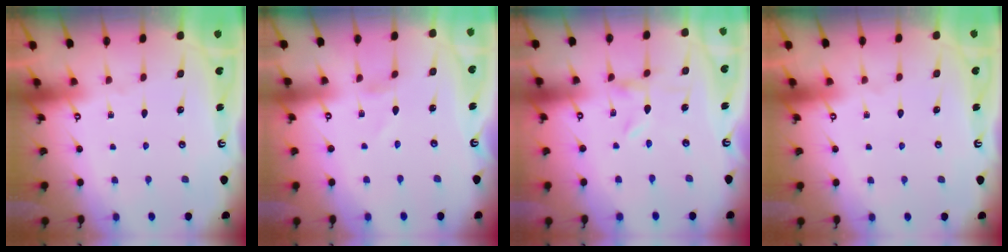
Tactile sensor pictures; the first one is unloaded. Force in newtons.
{"total": 1.2, "press": 1.2, "slide": 0.1}
{"total": 0.0}
{"total": 1.6, "press": 1.6, "slide": 0.1}